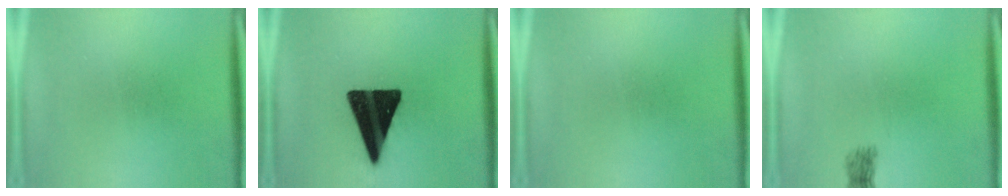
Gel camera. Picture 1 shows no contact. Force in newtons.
{"total": 17.9}
{"total": 0.0}
{"total": 1.8}